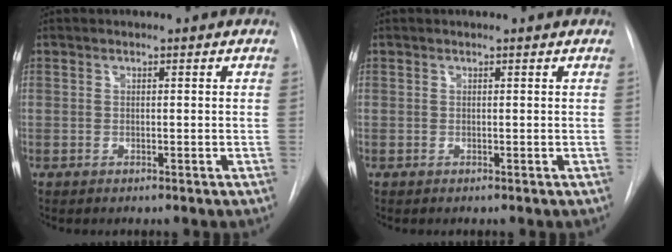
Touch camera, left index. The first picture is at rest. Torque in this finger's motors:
{"motor_torque": [-0.29, 0.29, 0.02, 0.00]}